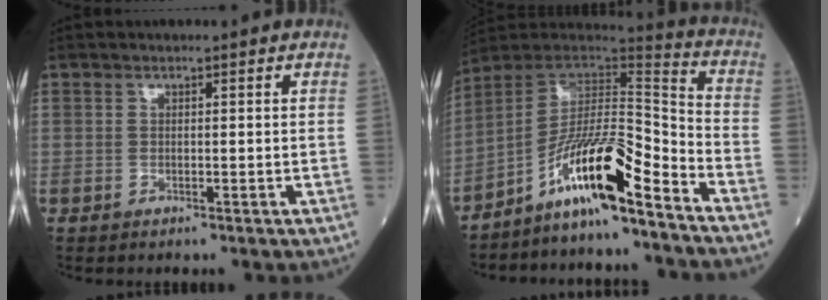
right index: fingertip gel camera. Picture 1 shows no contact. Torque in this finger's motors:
{"motor_torque": [1.99, -0.16, 0.97, 0.21]}